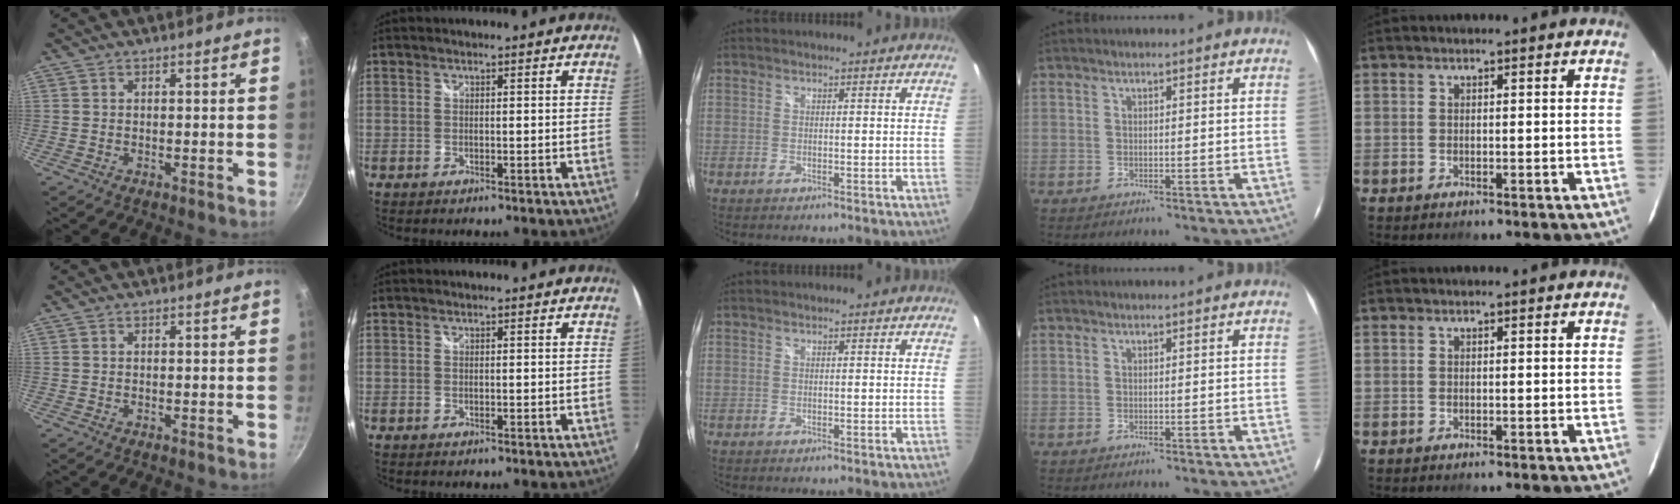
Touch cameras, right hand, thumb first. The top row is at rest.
{}